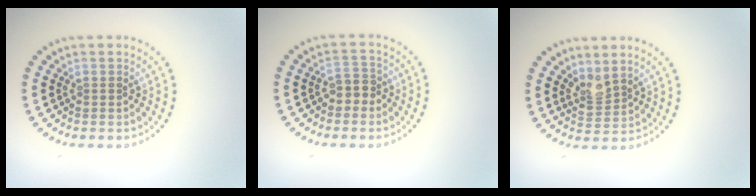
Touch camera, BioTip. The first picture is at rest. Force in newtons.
{"total": 1.9, "press": 1.7, "slide": 0.8}
{"total": 2.1, "press": 1.5, "slide": 1.4}